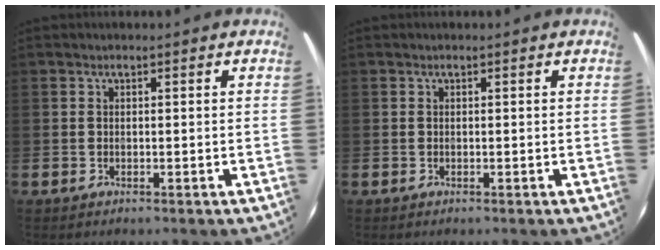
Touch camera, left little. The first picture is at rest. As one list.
[{"total": 0.0}]